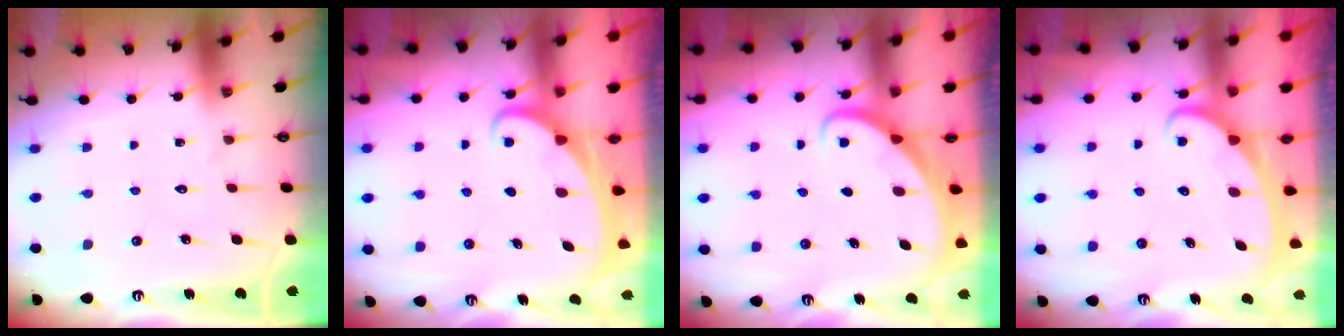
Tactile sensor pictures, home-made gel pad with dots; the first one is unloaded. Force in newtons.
{"total": 2.1, "press": 2.1, "slide": 0.3}
{"total": 2.4, "press": 2.4, "slide": 0.2}
{"total": 2.4, "press": 2.3, "slide": 0.4}